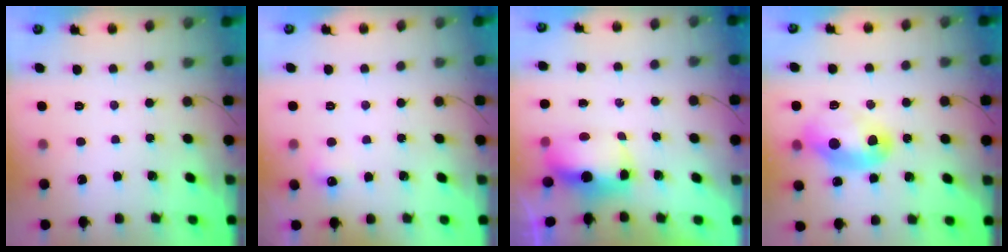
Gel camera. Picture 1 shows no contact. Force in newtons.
{"total": 5.0, "press": 4.8, "slide": 1.4}
{"total": 7.4, "press": 7.4, "slide": 0.6}
{"total": 12.2, "press": 12.1, "slide": 1.3}